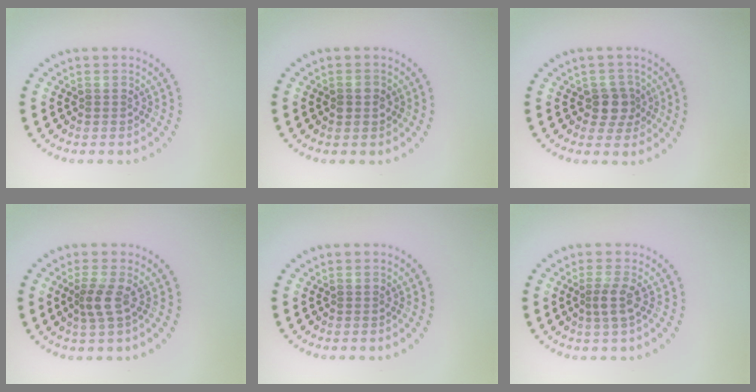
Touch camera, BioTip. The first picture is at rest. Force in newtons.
{"total": 1.6, "press": 1.6, "slide": 0.1}
{"total": 2.5, "press": 2.0, "slide": 1.4}
{"total": 2.0, "press": 1.5, "slide": 1.3}
{"total": 0.0}
{"total": 1.9, "press": 1.5, "slide": 1.2}